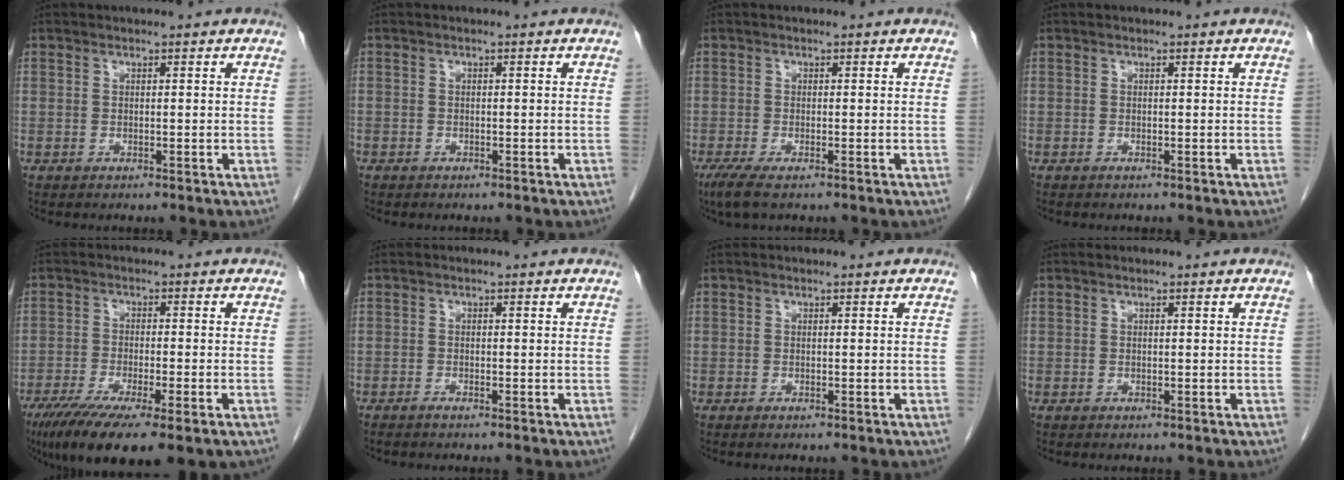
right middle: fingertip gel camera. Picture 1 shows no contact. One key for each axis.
{"total": 0.5, "fx": -0.4, "fy": 0.4, "fz": 0.0, "tx": -0.002, "ty": 0.003, "tz": -0.007}
{"total": 3.0, "fx": -1.9, "fy": 0.5, "fz": 2.2, "tx": -0.051, "ty": -0.011, "tz": -0.039}
{"total": 0.0}
{"total": 13.5, "fx": -8.5, "fy": 2.6, "fz": 10.2, "tx": -0.163, "ty": -0.031, "tz": -0.136}
{"total": 0.8, "fx": -0.7, "fy": -0.1, "fz": 0.4, "tx": -0.011, "ty": -0.001, "tz": -0.014}
{"total": 0.0}
{"total": 0.0}